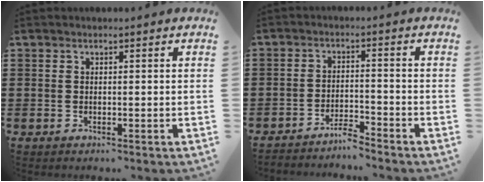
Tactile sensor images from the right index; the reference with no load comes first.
{"total": 3.2, "force": [-3.2, 0.0, 0.3], "torque": [-0.011, 0.001, -0.067]}